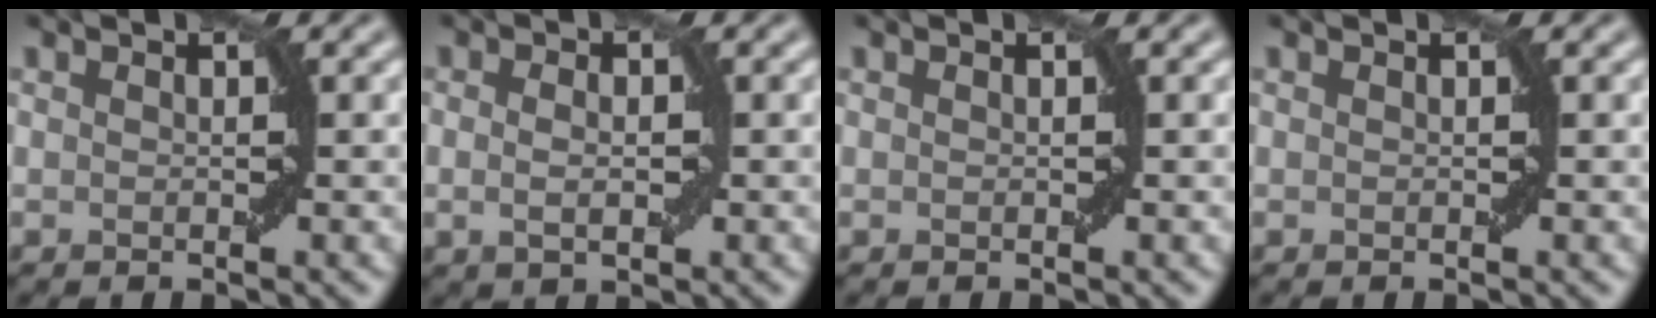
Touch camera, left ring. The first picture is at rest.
{"total": 2.2, "force": [0.0, 1.2, 1.8], "torque": [-0.025, 0.002, -0.001]}
{"total": 0.0}
{"total": 0.0}